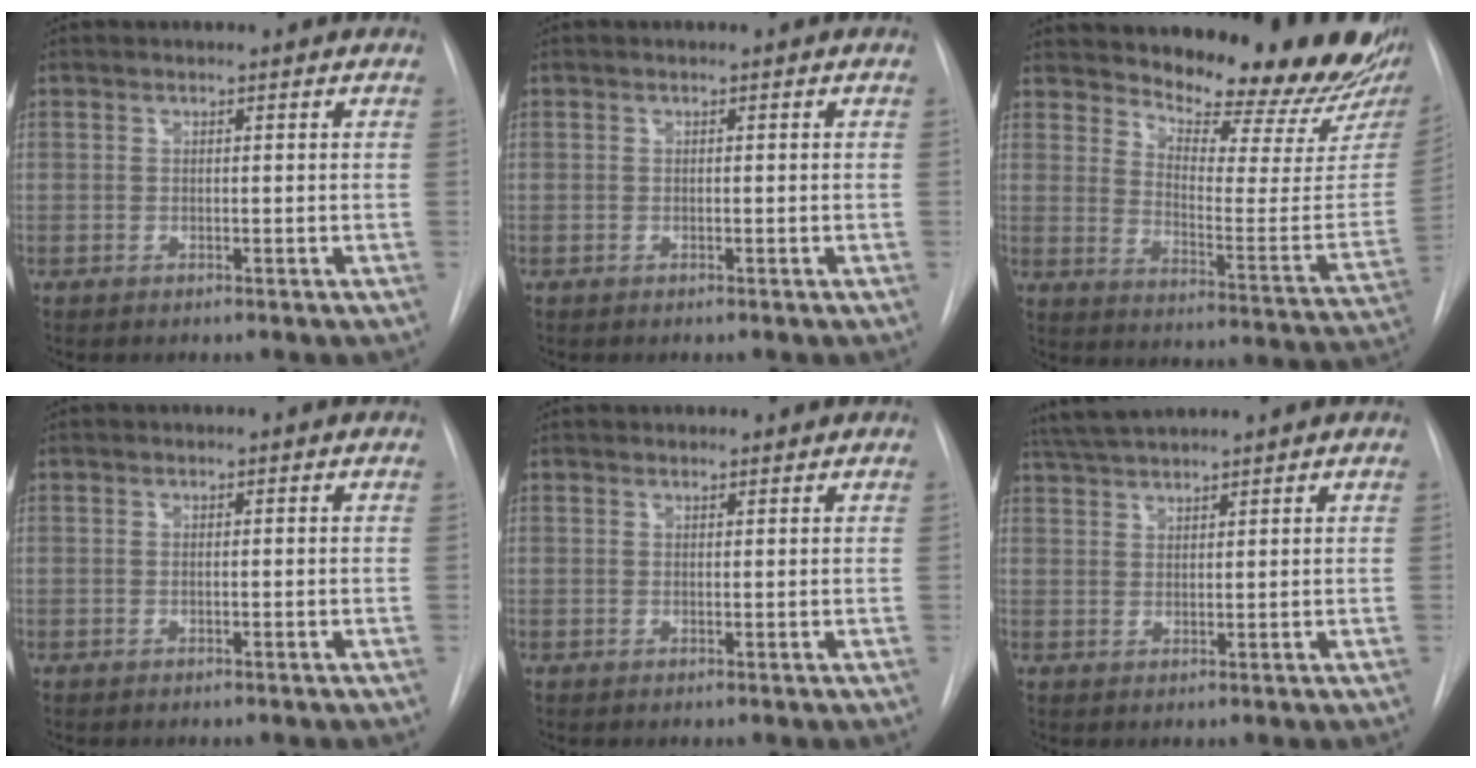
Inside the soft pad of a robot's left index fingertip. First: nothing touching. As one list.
[{"total": 0.0}, {"total": 22.2, "force": [19.9, 2.6, 9.4], "torque": [-0.136, -0.106, 0.253]}, {"total": 0.0}, {"total": 1.4, "force": [1.3, 0.5, 0.1], "torque": [-0.002, 0.017, 0.021]}, {"total": 4.7, "force": [4.5, -0.6, 1.5], "torque": [-0.034, 0.024, 0.088]}]